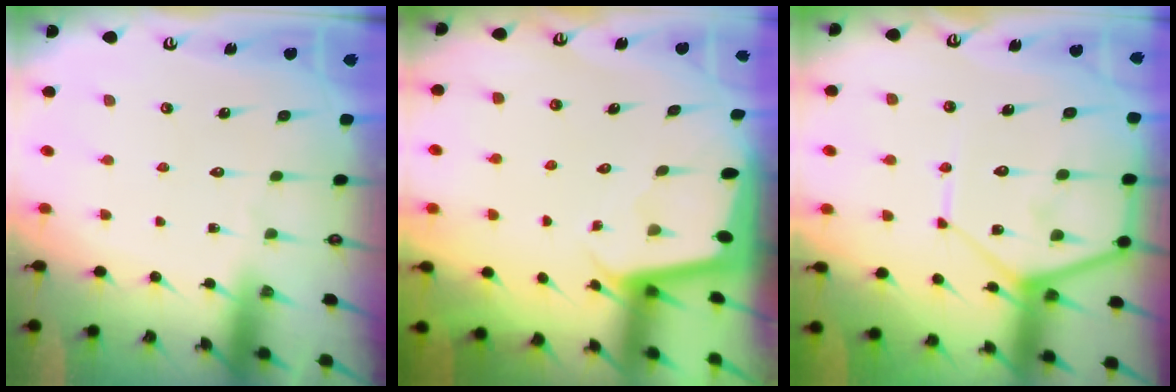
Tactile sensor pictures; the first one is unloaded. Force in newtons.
{"total": 1.9, "press": 1.9, "slide": 0.1}
{"total": 13.0, "press": 13.0, "slide": 1.2}